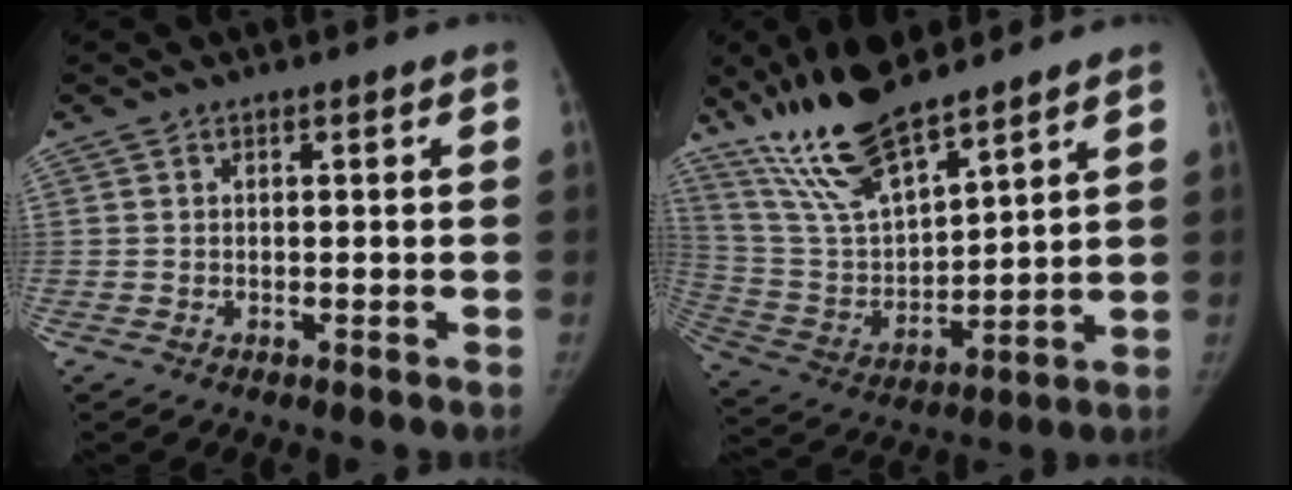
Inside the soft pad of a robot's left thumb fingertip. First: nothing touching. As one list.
[{"total": 17.1, "force": [13.4, 4.6, 9.7], "torque": [-0.165, -0.062, 0.267]}]